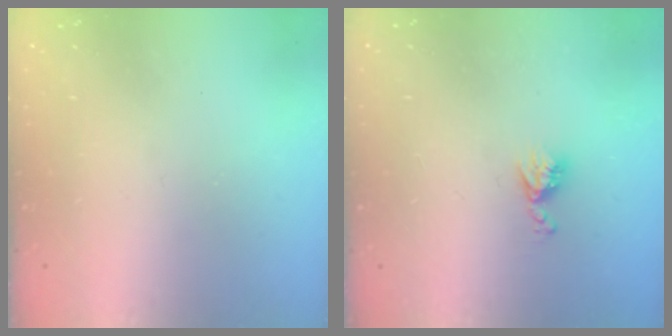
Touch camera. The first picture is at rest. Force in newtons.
{"total": 5.8, "press": 5.7, "slide": 0.7}